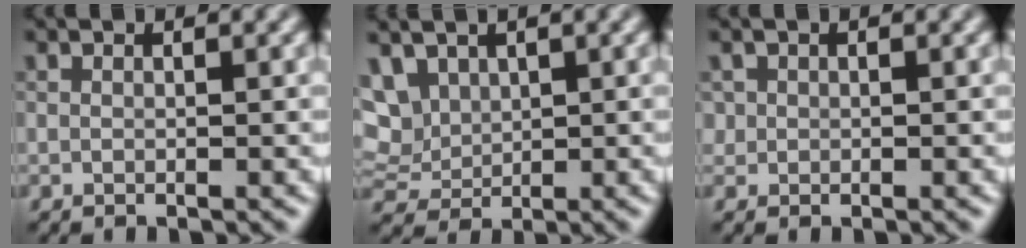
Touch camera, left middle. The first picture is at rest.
{"total": 4.6, "force": [2.1, 3.4, 2.3], "torque": [-0.078, 0.021, 0.057]}
{"total": 0.6, "force": [-0.1, 0.2, -0.5], "torque": [0.007, 0.002, 0.008]}